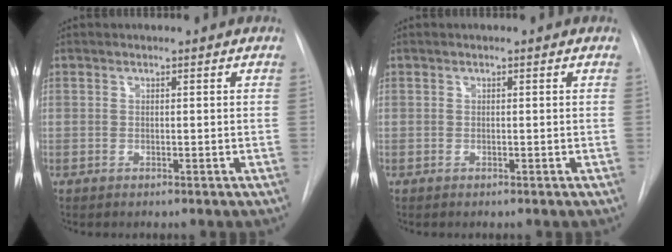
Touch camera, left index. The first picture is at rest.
{"total": 0.0}